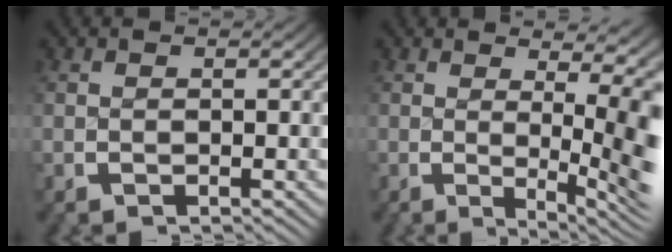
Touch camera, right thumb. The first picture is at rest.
{"total": 6.8, "force": [0.2, 2.6, 6.3], "torque": [-0.070, -0.015, 0.001]}